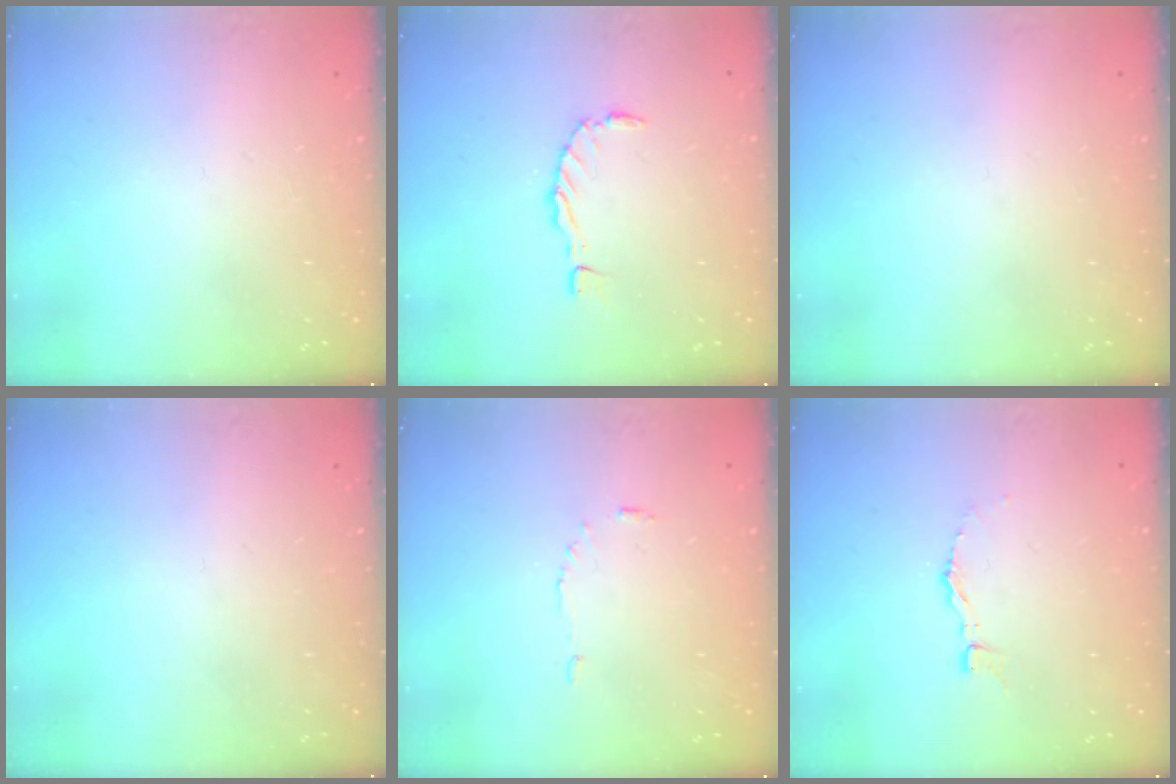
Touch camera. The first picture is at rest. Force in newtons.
{"total": 0.0}
{"total": 0.0}
{"total": 0.0}
{"total": 3.4, "press": 3.4, "slide": 0.4}
{"total": 3.1, "press": 3.1, "slide": 0.2}